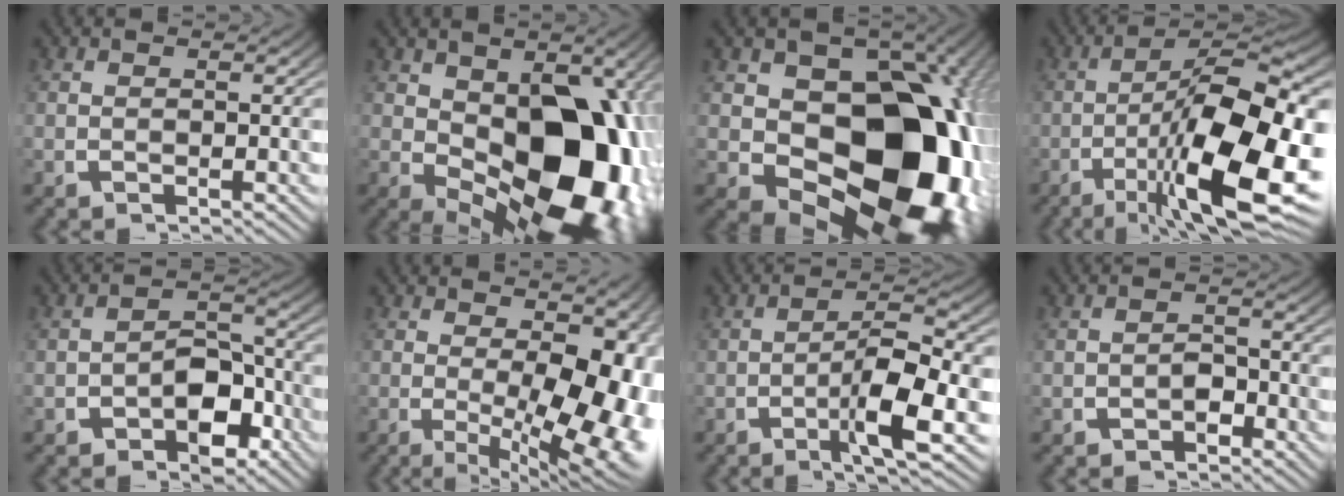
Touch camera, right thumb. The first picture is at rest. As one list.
[{"total": 19.5, "force": [-3.0, 11.7, 15.3], "torque": [-0.251, -0.071, -0.010]}, {"total": 26.2, "force": [-3.3, 17.0, 19.6], "torque": [-0.312, -0.085, -0.016]}, {"total": 15.9, "force": [-3.9, 7.4, 13.6], "torque": [-0.225, -0.046, -0.042]}, {"total": 5.2, "force": [-2.5, 3.2, 3.2], "torque": [-0.063, -0.017, -0.033]}, {"total": 12.1, "force": [-2.1, 6.2, 10.2], "torque": [-0.161, -0.045, -0.009]}, {"total": 6.4, "force": [-1.8, 1.9, 5.8], "torque": [-0.110, -0.009, -0.034]}, {"total": 2.0, "force": [-1.7, 0.9, 0.6], "torque": [-0.014, -0.007, -0.026]}]